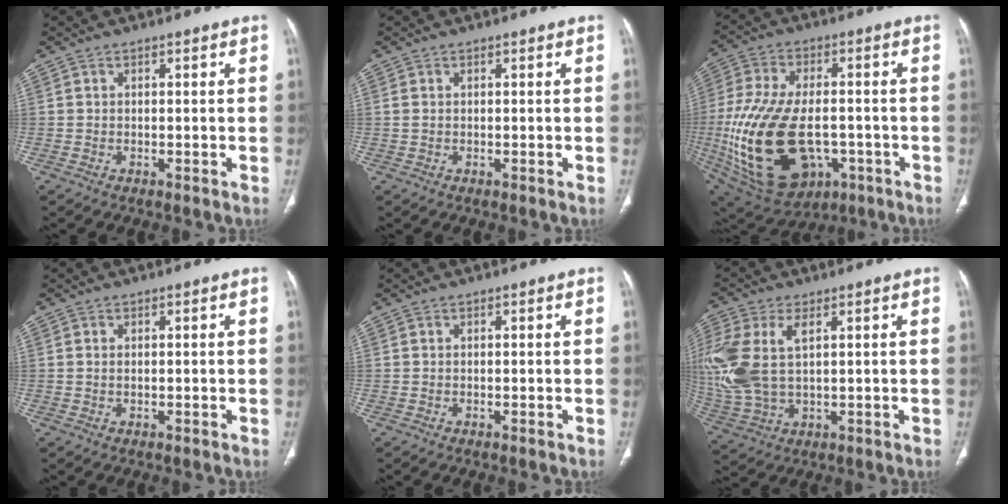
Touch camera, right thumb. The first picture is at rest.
{"total": 0.8, "force": [0.2, 0.5, 0.6], "torque": [-0.021, 0.010, 0.010]}
{"total": 26.3, "force": [-5.4, 15.5, 20.6], "torque": [-0.441, -0.009, -0.062]}
{"total": 0.6, "force": [0.2, 0.3, 0.4], "torque": [-0.014, 0.004, 0.005]}
{"total": 0.0}
{"total": 15.3, "force": [3.4, 8.5, 12.3], "torque": [-0.312, 0.002, 0.075]}